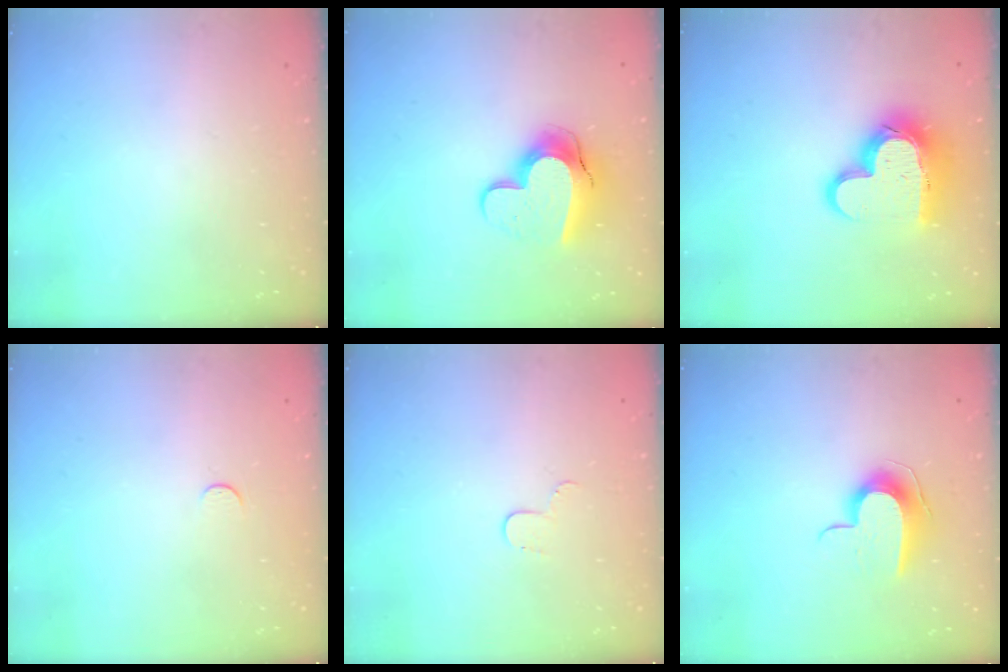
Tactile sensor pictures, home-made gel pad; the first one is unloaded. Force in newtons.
{"total": 13.1, "press": 13.0, "slide": 1.2}
{"total": 16.3, "press": 16.3, "slide": 1.1}
{"total": 3.5, "press": 3.5, "slide": 0.4}
{"total": 3.5, "press": 3.5, "slide": 0.4}
{"total": 9.0, "press": 9.0, "slide": 0.5}